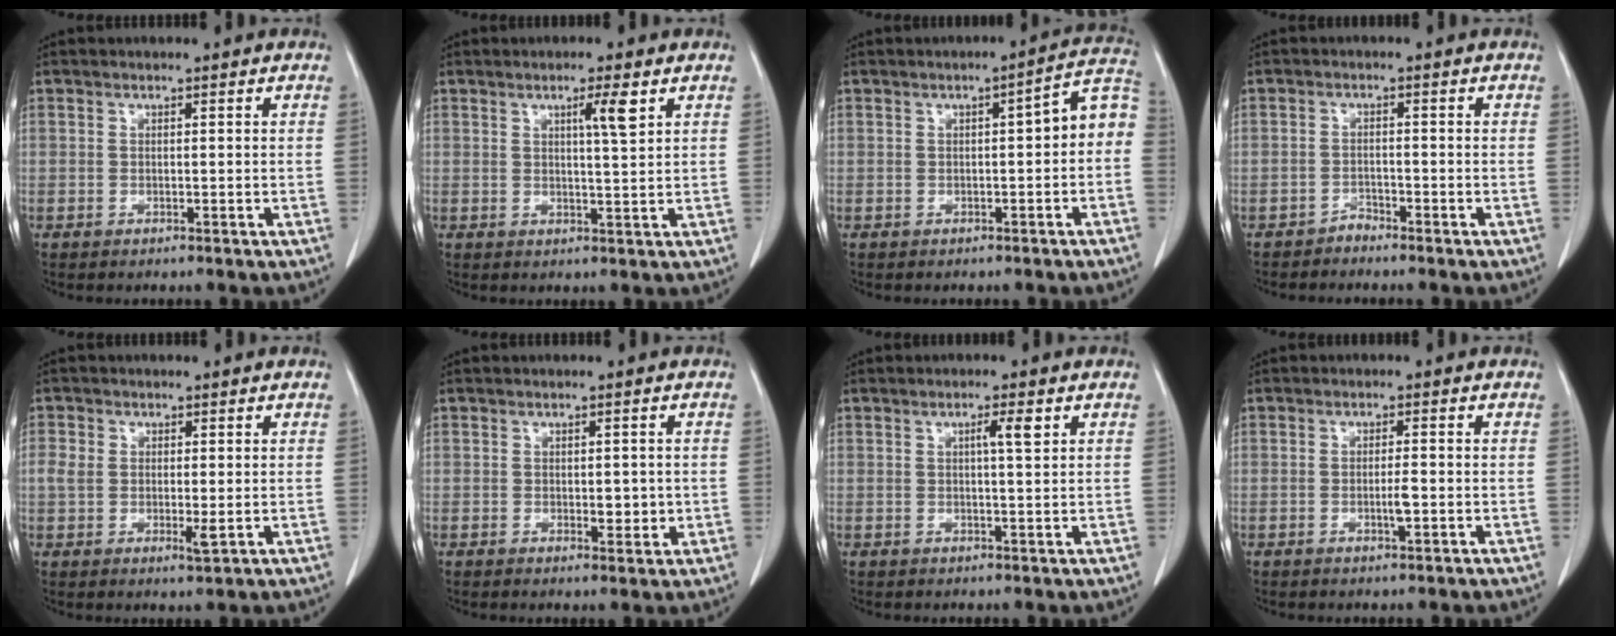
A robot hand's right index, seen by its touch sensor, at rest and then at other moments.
{"total": 3.7, "force": [1.7, -0.2, 3.2], "torque": [-0.055, -0.004, 0.029]}
{"total": 6.4, "force": [-0.4, 1.5, 6.2], "torque": [-0.074, 0.031, -0.009]}
{"total": 1.4, "force": [-1.4, 0.3, -0.1], "torque": [0.006, 0.000, -0.025]}
{"total": 4.1, "force": [0.0, 2.0, 3.6], "torque": [-0.066, -0.005, 0.004]}
{"total": 2.6, "force": [-0.1, 1.4, 2.2], "torque": [-0.026, -0.003, 0.005]}
{"total": 2.6, "force": [1.0, 0.1, 2.4], "torque": [-0.041, 0.000, 0.015]}
{"total": 2.1, "force": [-0.5, 0.2, 2.1], "torque": [-0.039, -0.002, -0.009]}